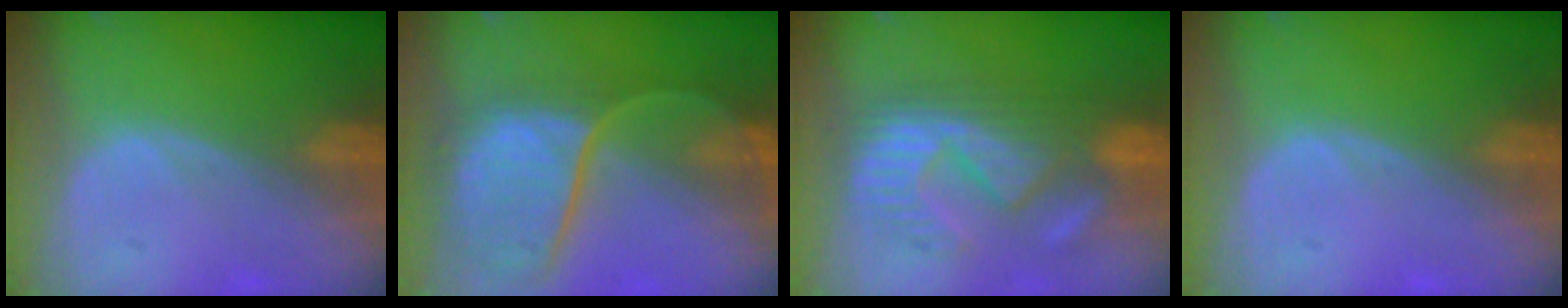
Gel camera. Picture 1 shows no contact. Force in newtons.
{"total": 12.1, "press": 9.9, "slide": 7.0}
{"total": 10.3, "press": 10.2, "slide": 1.7}
{"total": 0.0}